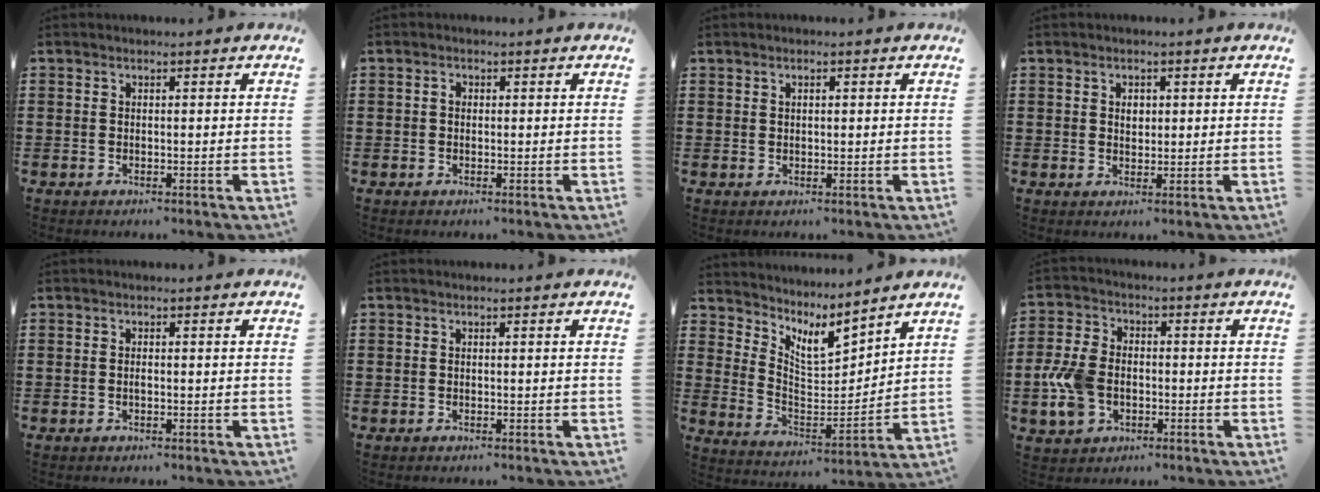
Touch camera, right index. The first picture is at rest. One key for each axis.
{"total": 1.0, "fx": 0.0, "fy": 0.8, "fz": 0.6, "tx": -0.013, "ty": 0.004, "tz": -0.001}
{"total": 1.0, "fx": 0.5, "fy": 0.5, "fz": 0.6, "tx": -0.014, "ty": 0.006, "tz": 0.009}
{"total": 1.8, "fx": 0.6, "fy": 1.3, "fz": 1.1, "tx": -0.015, "ty": 0.006, "tz": 0.008}
{"total": 0.5, "fx": -0.1, "fy": 0.2, "fz": 0.5, "tx": -0.012, "ty": -0.003, "tz": -0.002}
{"total": 0.0}
{"total": 5.8, "fx": 4.8, "fy": 1.8, "fz": 2.8, "tx": -0.076, "ty": -0.034, "tz": 0.083}
{"total": 8.1, "fx": -1.8, "fy": 5.5, "fz": 5.6, "tx": -0.148, "ty": 0.002, "tz": -0.038}